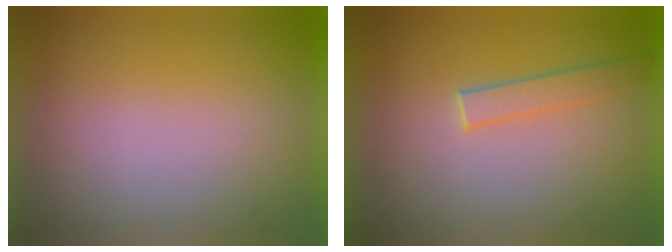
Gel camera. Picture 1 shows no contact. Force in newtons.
{"total": 1.5}